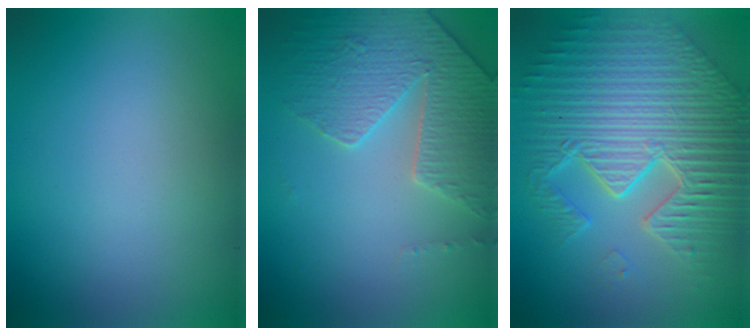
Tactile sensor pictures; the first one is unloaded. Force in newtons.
{"total": 4.0, "press": 3.9, "slide": 1.1}
{"total": 10.8, "press": 7.1, "slide": 8.2}